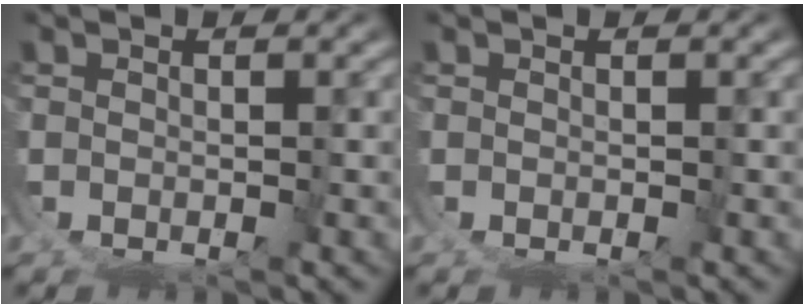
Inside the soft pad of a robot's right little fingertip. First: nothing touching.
{"total": 0.0}